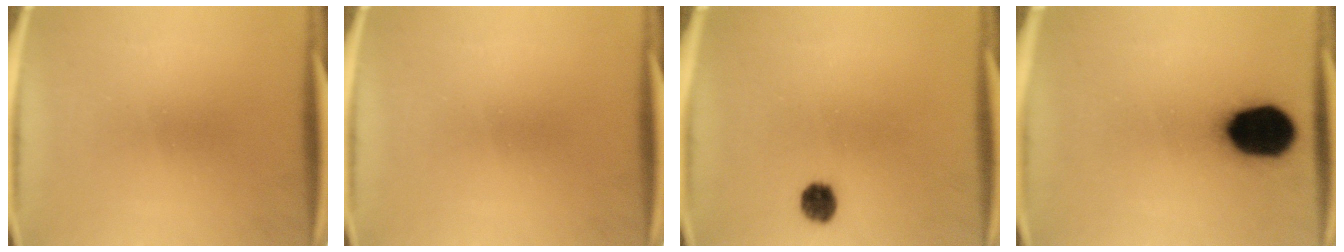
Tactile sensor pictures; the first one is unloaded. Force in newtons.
{"total": 0.0}
{"total": 4.0}
{"total": 18.1}